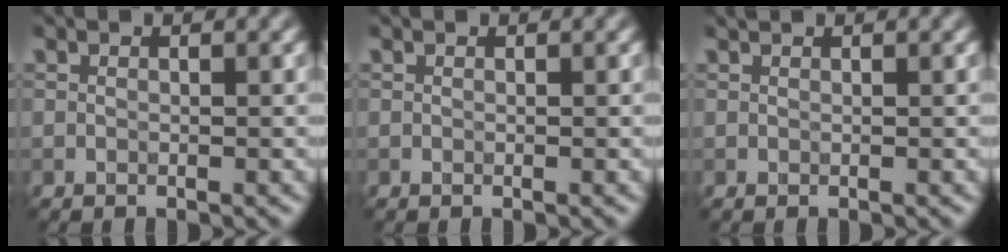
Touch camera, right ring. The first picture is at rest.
{"total": 0.0}
{"total": 0.0}